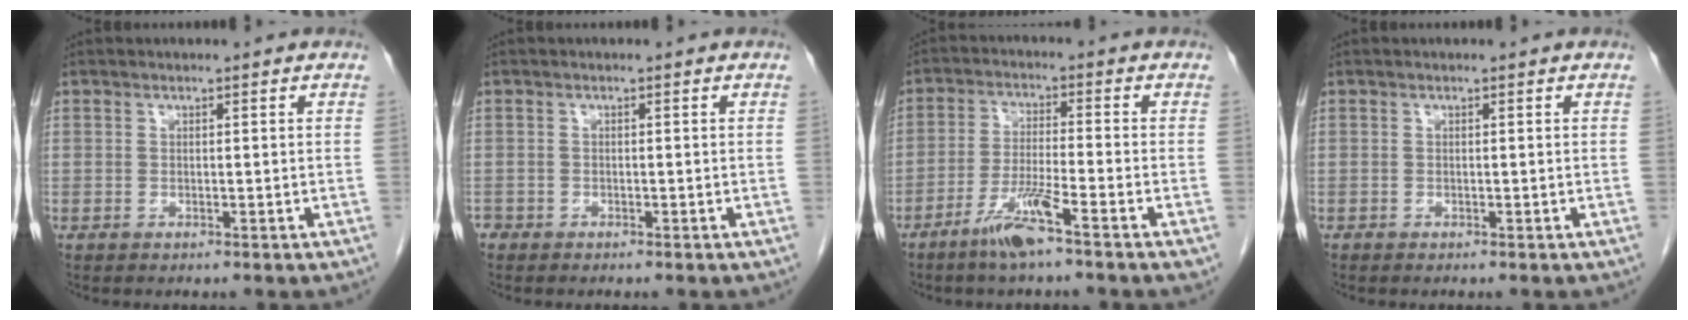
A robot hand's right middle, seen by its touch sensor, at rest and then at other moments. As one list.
[{"total": 1.3, "force": [-0.9, 0.9, 0.3], "torque": [-0.011, 0.000, -0.017]}, {"total": 6.8, "force": [-4.3, -0.4, 5.3], "torque": [-0.105, -0.010, -0.085]}, {"total": 0.0}]